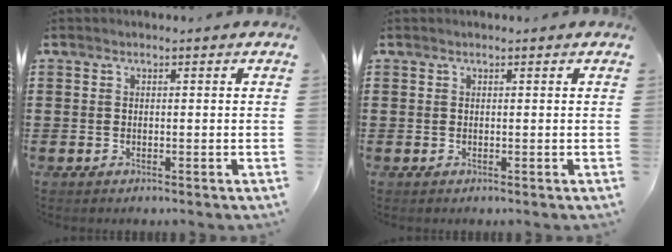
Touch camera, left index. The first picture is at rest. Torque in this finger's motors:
{"motor_torque": [0.39, 0.45, -0.01, -0.01]}